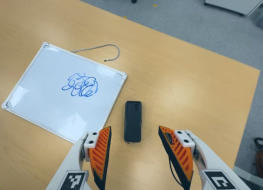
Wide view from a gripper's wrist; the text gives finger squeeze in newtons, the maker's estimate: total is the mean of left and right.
{"total": 0.0}